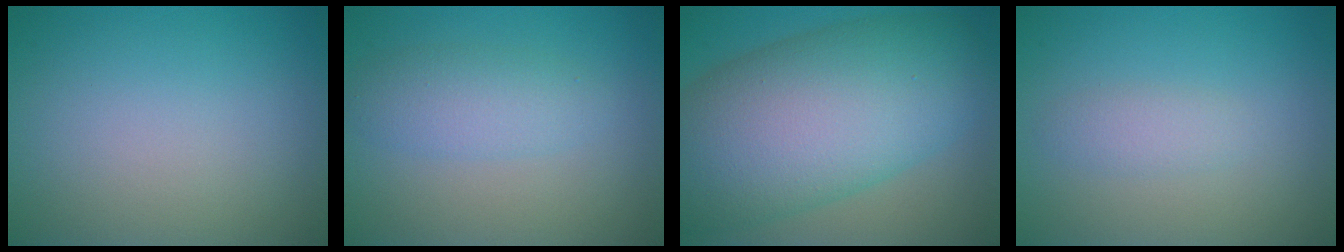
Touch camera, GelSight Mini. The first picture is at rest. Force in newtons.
{"total": 2.9, "press": 2.9, "slide": 0.1}
{"total": 13.6, "press": 13.6, "slide": 0.6}
{"total": 1.4, "press": 1.4, "slide": 0.1}